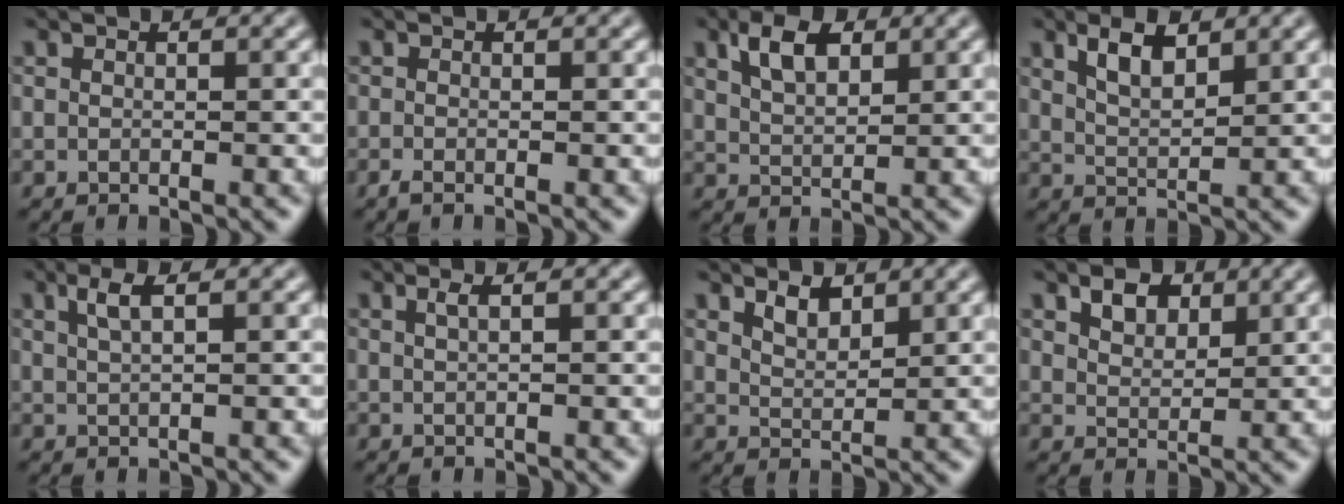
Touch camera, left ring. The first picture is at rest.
{"total": 0.8, "force": [-0.5, 0.1, 0.6], "torque": [-0.012, -0.005, -0.011]}
{"total": 3.6, "force": [2.0, 1.8, 2.4], "torque": [-0.050, 0.005, 0.038]}
{"total": 3.1, "force": [2.0, 1.2, 2.1], "torque": [-0.043, 0.000, 0.038]}
{"total": 2.2, "force": [1.1, 0.6, 1.8], "torque": [-0.031, 0.002, 0.018]}
{"total": 1.3, "force": [0.6, 0.4, 1.1], "torque": [-0.014, 0.001, 0.006]}
{"total": 2.0, "force": [1.6, 0.8, 1.0], "torque": [-0.021, -0.003, 0.032]}
{"total": 2.6, "force": [1.7, 1.4, 1.3], "torque": [-0.027, 0.002, 0.029]}